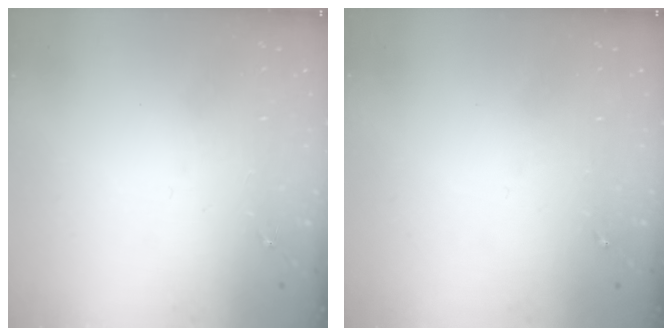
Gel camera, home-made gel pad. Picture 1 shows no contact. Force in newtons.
{"total": 0.0}